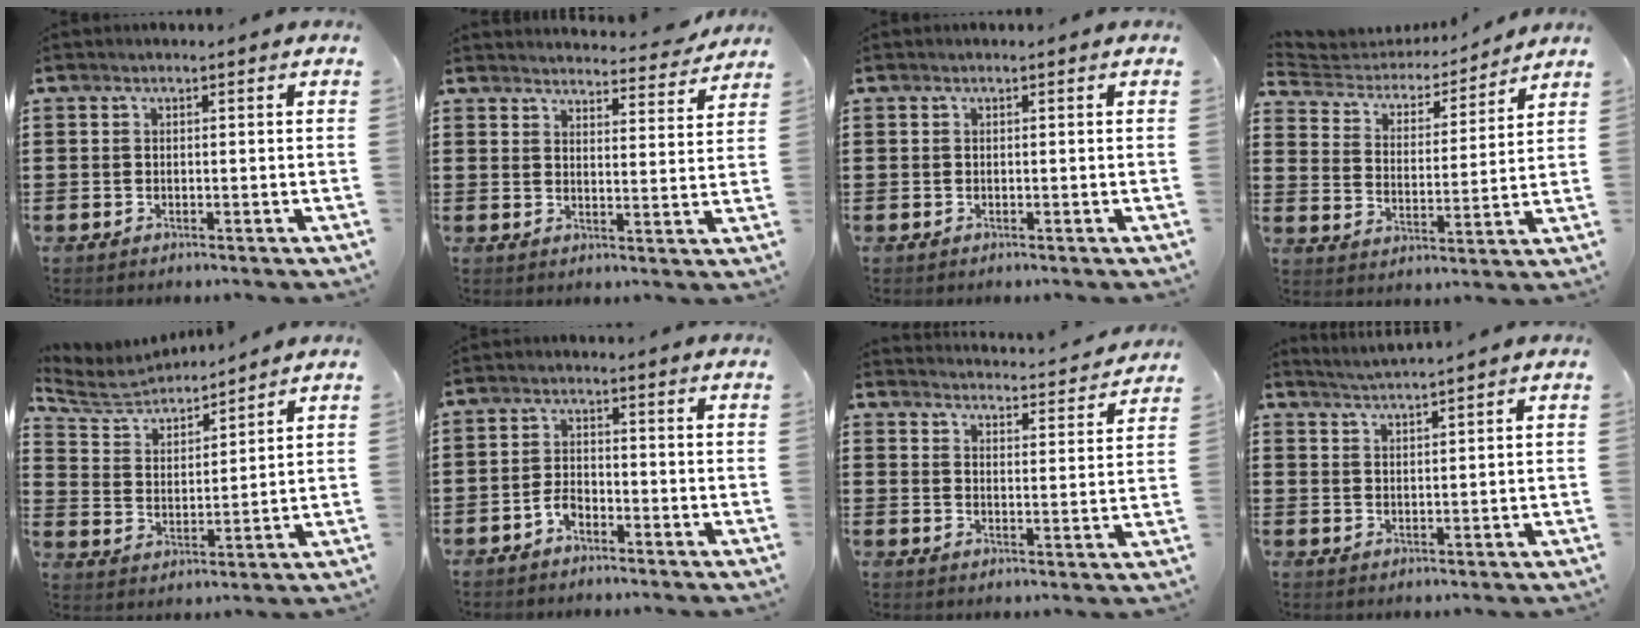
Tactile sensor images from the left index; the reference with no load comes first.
{"total": 4.0, "force": [4.0, 0.0, 0.3], "torque": [-0.013, -0.026, 0.069]}
{"total": 0.0}
{"total": 3.9, "force": [3.7, 1.1, 0.5], "torque": [-0.037, -0.028, 0.055]}
{"total": 5.7, "force": [5.3, 1.3, 1.4], "torque": [-0.057, -0.028, 0.090]}
{"total": 2.7, "force": [-1.8, 1.3, 1.4], "torque": [-0.037, 0.003, -0.039]}
{"total": 3.4, "force": [3.4, -0.4, 0.0], "torque": [-0.012, -0.035, 0.053]}
{"total": 2.3, "force": [2.2, -0.7, 0.1], "torque": [-0.007, -0.009, 0.041]}